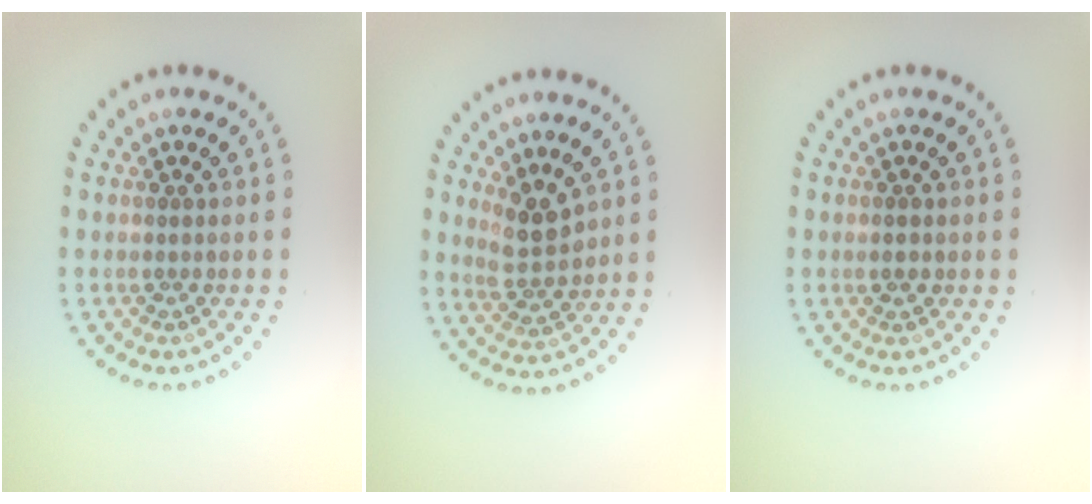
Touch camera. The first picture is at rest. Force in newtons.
{"total": 2.9, "press": 2.5, "slide": 1.4}
{"total": 1.3, "press": 1.3, "slide": 0.1}